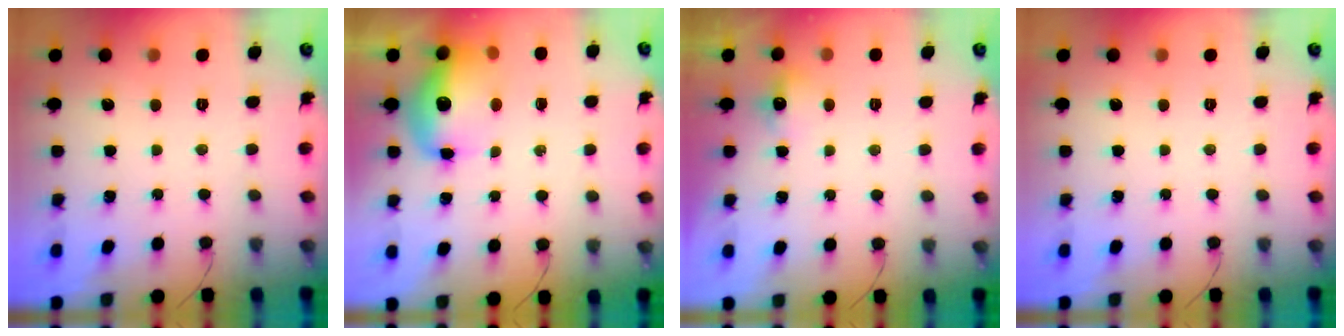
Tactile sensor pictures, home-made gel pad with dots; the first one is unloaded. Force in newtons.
{"total": 12.0, "press": 11.7, "slide": 2.7}
{"total": 4.7, "press": 4.4, "slide": 1.6}
{"total": 0.0}